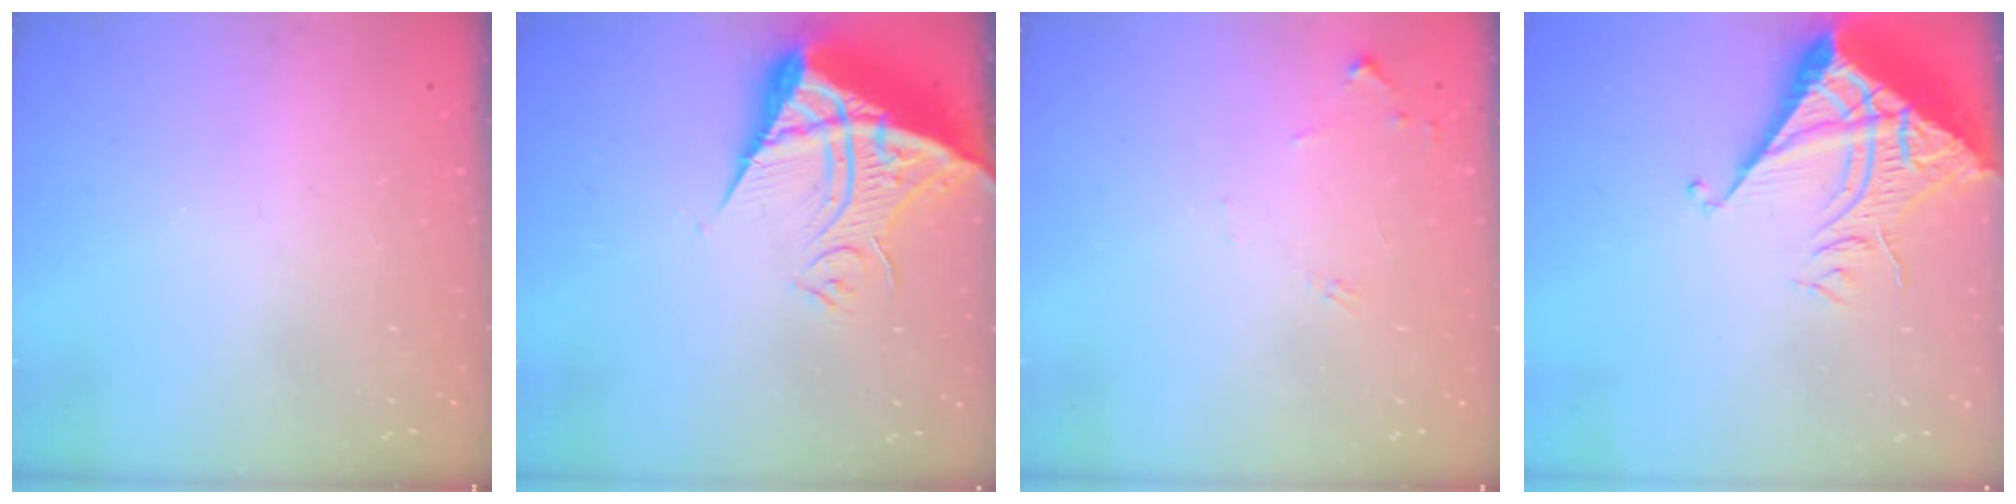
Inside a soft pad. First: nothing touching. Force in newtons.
{"total": 13.2, "press": 13.1, "slide": 1.2}
{"total": 6.3, "press": 6.3, "slide": 0.8}
{"total": 11.2, "press": 11.2, "slide": 0.9}